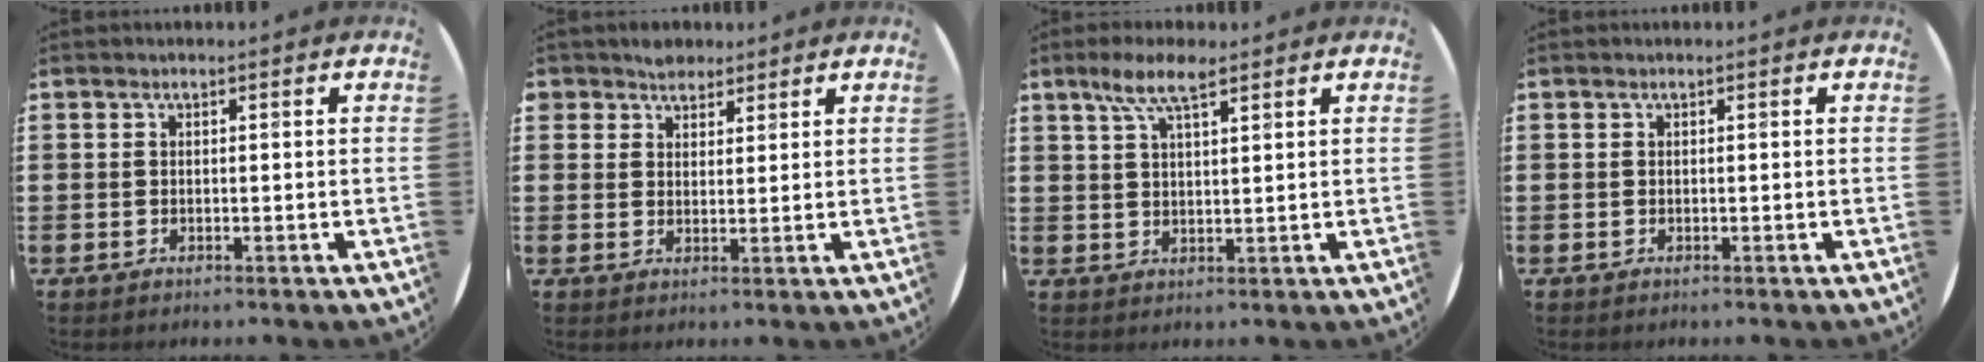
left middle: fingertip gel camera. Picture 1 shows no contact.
{"total": 3.0, "force": [2.6, 1.6, 0.0], "torque": [0.000, 0.005, 0.048]}
{"total": 6.0, "force": [4.1, 1.6, 4.2], "torque": [-0.090, 0.006, 0.071]}
{"total": 0.0}